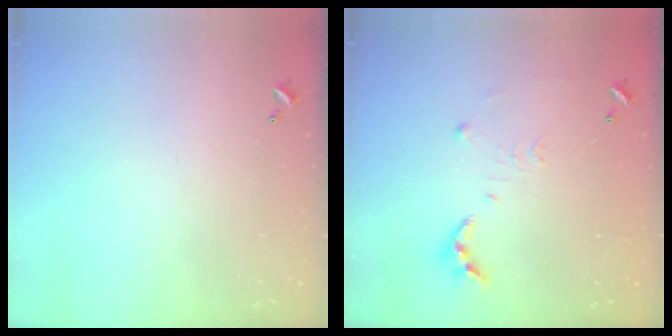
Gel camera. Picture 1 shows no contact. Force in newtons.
{"total": 8.7, "press": 8.7, "slide": 0.8}